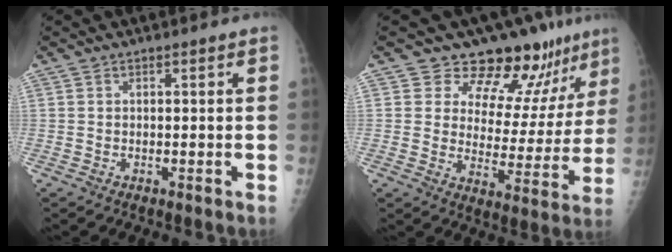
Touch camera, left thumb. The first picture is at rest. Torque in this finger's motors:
{"motor_torque": [0.13, 0.19, -0.25, -0.44, 0.03]}